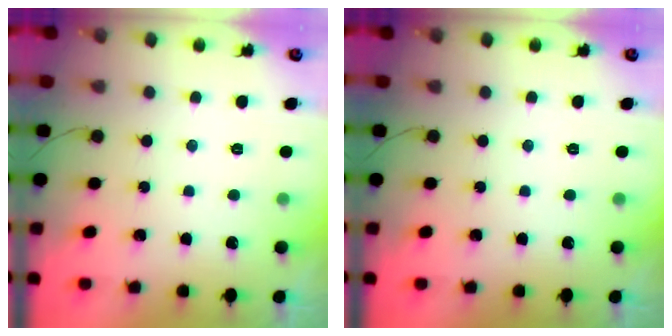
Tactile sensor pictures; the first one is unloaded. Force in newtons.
{"total": 0.0}